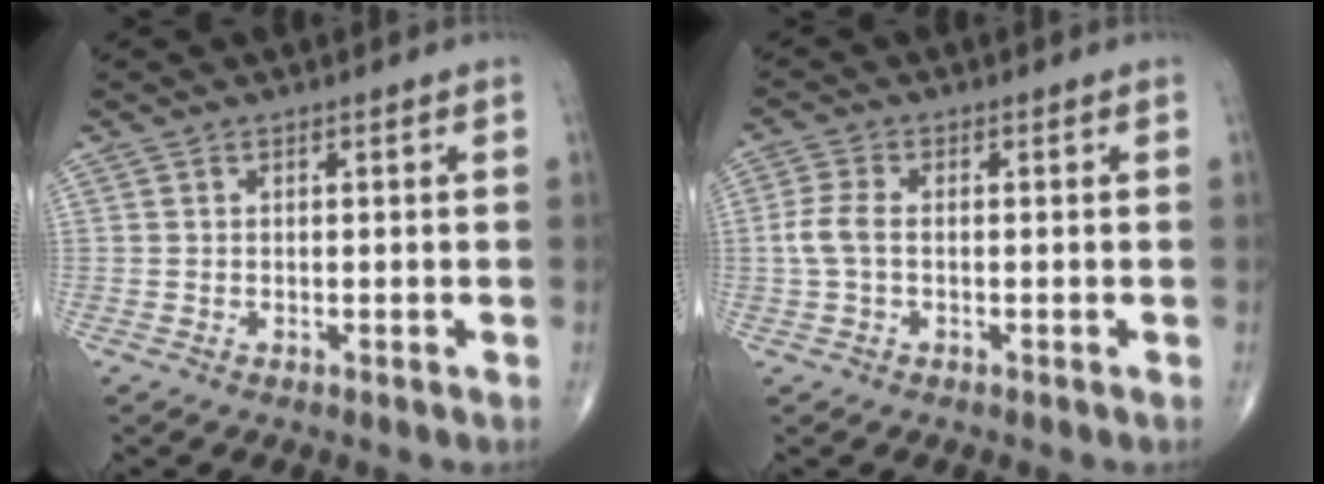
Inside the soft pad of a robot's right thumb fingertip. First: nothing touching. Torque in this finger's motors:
{"motor_torque": [-0.15, 0.17, 0.42, -0.09, 0.02]}